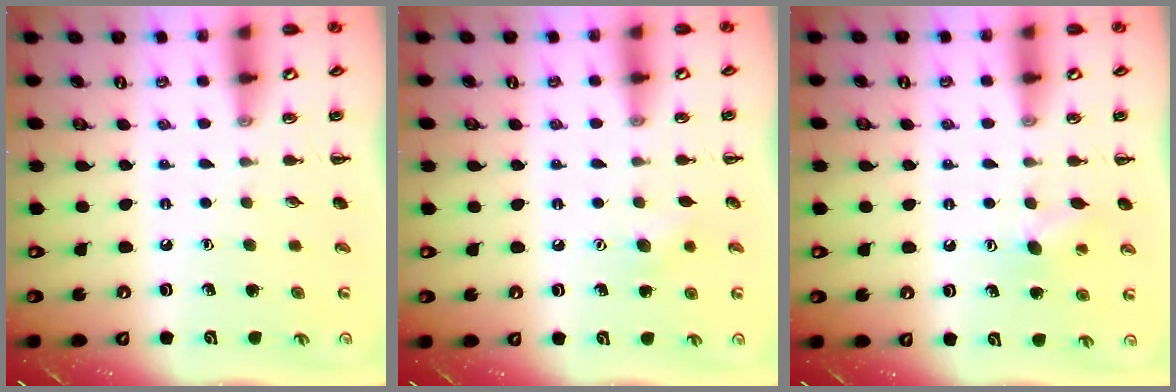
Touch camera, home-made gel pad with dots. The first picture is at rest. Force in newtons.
{"total": 5.1, "press": 5.0, "slide": 1.2}
{"total": 6.8, "press": 6.6, "slide": 1.6}